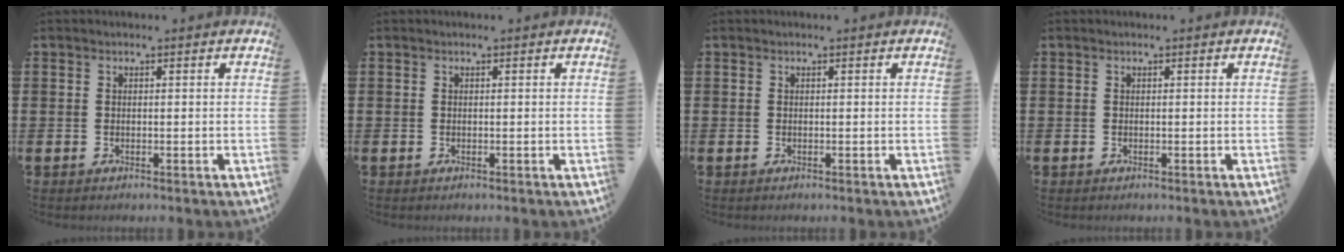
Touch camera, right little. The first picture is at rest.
{"total": 0.0}
{"total": 0.0}
{"total": 0.0}